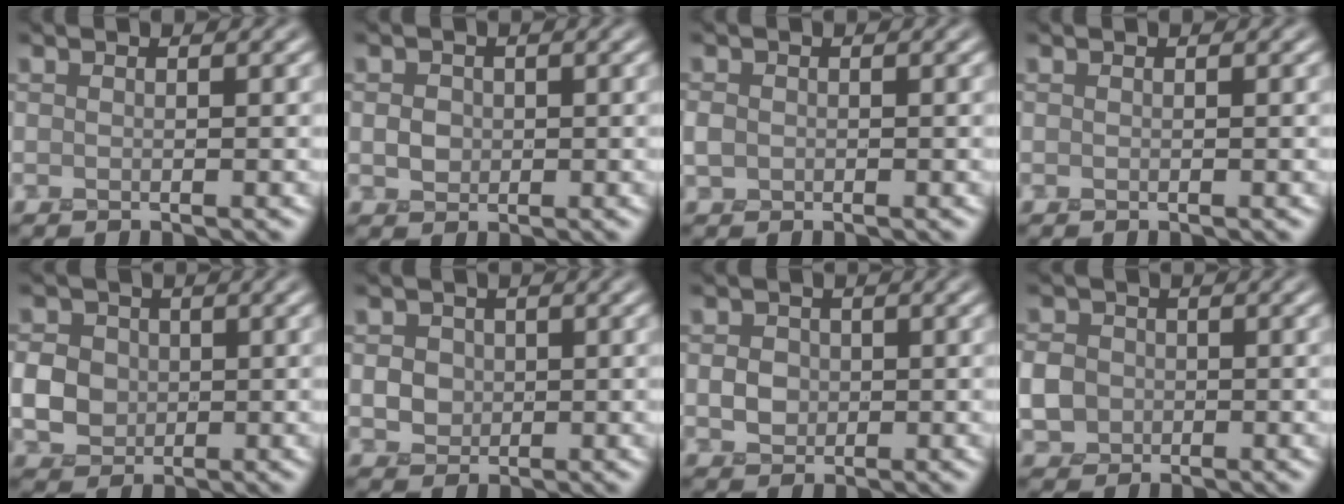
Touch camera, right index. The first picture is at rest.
{"total": 1.5, "force": [0.0, 1.3, 0.6], "torque": [-0.010, -0.001, -0.002]}
{"total": 1.3, "force": [-0.1, 1.1, 0.6], "torque": [-0.013, 0.001, -0.009]}
{"total": 0.0}
{"total": 3.6, "force": [-0.1, 3.1, 1.7], "torque": [-0.033, 0.003, -0.004]}
{"total": 2.8, "force": [0.5, 2.5, 1.2], "torque": [-0.021, 0.006, 0.010]}
{"total": 1.9, "force": [-0.1, 1.7, 0.9], "torque": [-0.012, -0.002, -0.004]}
{"total": 3.9, "force": [-0.5, 3.5, 1.7], "torque": [-0.035, 0.003, -0.019]}